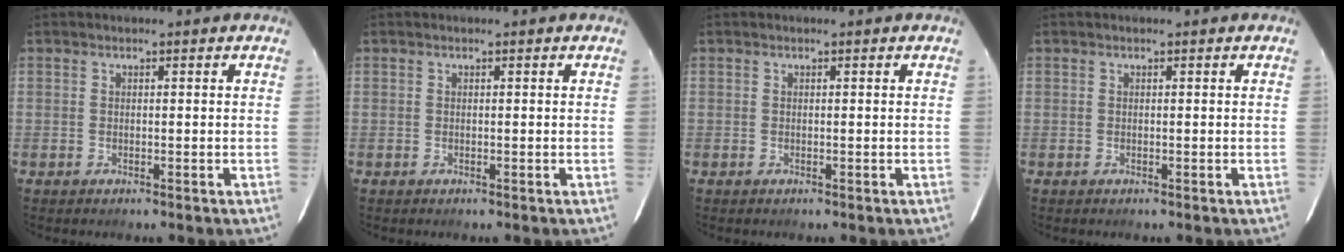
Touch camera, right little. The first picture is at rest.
{"total": 0.0}
{"total": 0.0}
{"total": 0.0}